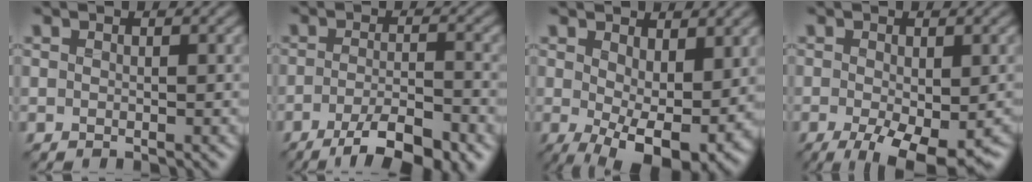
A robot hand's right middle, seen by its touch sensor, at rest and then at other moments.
{"total": 7.1, "force": [-4.3, 1.9, 5.3], "torque": [-0.088, -0.007, -0.070]}
{"total": 10.1, "force": [-1.0, 5.2, 8.6], "torque": [-0.142, -0.029, 0.006]}
{"total": 6.7, "force": [-2.7, 2.5, 5.6], "torque": [-0.097, -0.018, -0.031]}